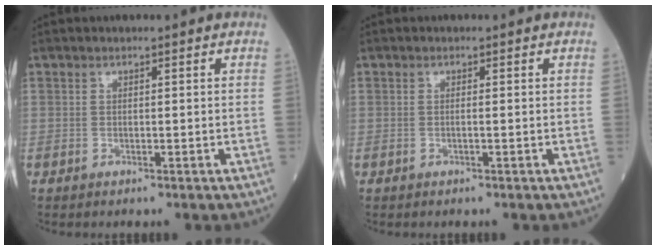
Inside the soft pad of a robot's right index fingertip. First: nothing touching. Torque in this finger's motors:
{"motor_torque": [-0.13, -0.03, -0.03, -0.01]}